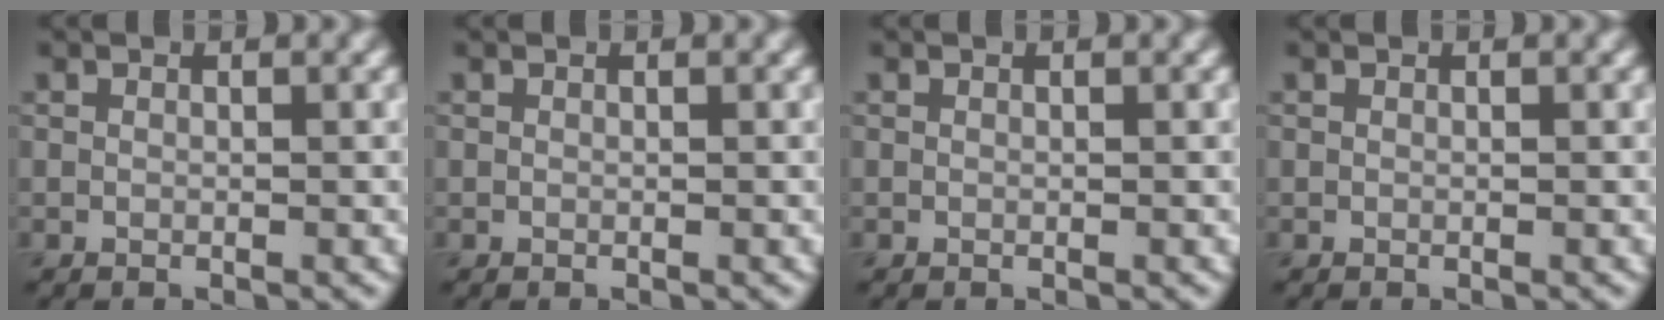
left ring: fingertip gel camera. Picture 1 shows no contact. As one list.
[{"total": 0.0}, {"total": 0.0}, {"total": 0.0}]